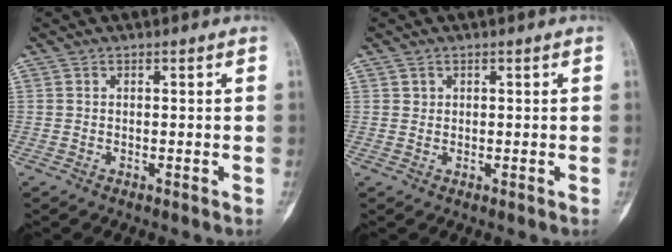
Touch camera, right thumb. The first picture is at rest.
{"total": 0.8, "force": [0.4, 0.6, 0.1], "torque": [0.009, 0.001, 0.005]}